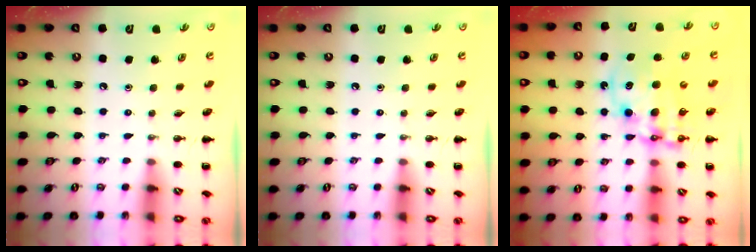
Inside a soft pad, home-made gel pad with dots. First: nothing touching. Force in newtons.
{"total": 0.0}
{"total": 11.4, "press": 11.1, "slide": 2.8}